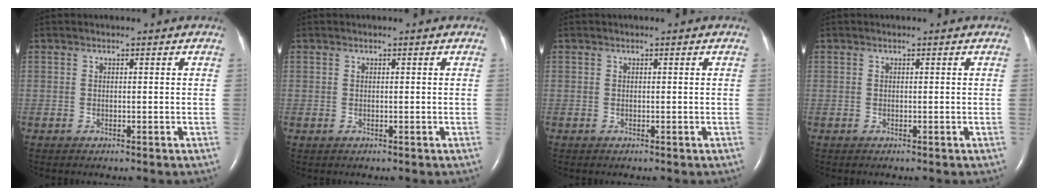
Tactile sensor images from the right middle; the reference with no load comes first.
{"total": 0.0}
{"total": 0.0}
{"total": 0.0}